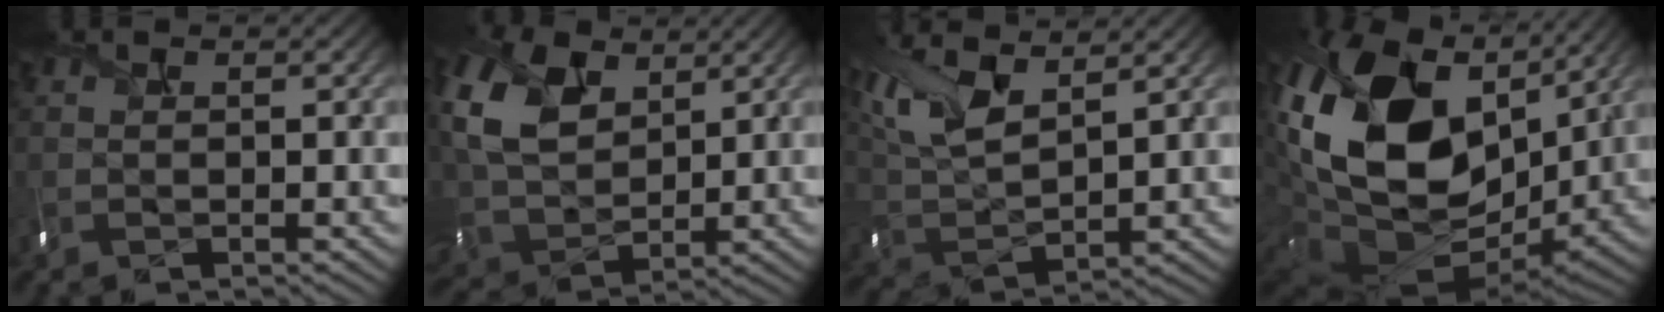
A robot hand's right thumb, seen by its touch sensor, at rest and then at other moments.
{"total": 10.1, "force": [4.1, 6.9, 6.2], "torque": [-0.185, 0.009, 0.085]}
{"total": 11.1, "force": [6.4, 4.5, 7.8], "torque": [-0.206, 0.014, 0.126]}
{"total": 21.4, "force": [4.9, 14.7, 14.7], "torque": [-0.345, -0.011, 0.102]}